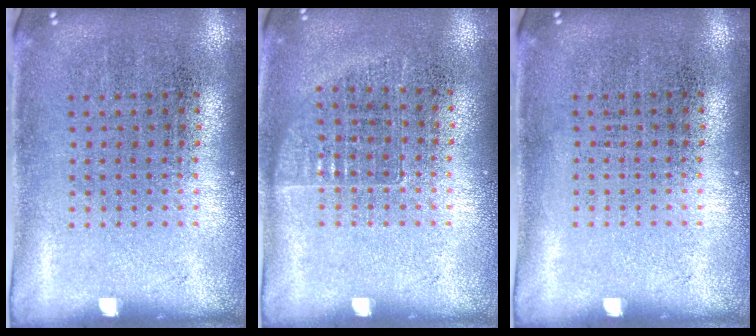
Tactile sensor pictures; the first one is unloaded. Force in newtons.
{"total": 0.7, "press": 0.7, "slide": 0.1}
{"total": 0.0}